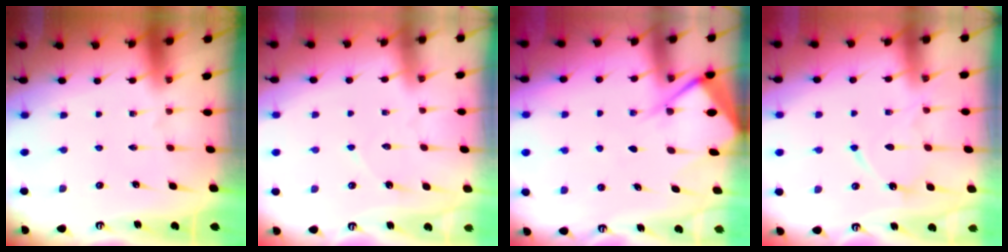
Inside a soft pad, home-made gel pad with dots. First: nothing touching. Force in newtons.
{"total": 3.6, "press": 3.5, "slide": 0.3}
{"total": 6.9, "press": 6.9, "slide": 0.6}
{"total": 10.9, "press": 10.9, "slide": 1.0}